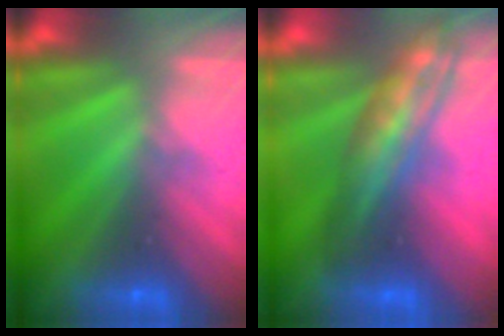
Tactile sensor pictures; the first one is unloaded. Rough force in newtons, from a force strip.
{"total": 2.8}